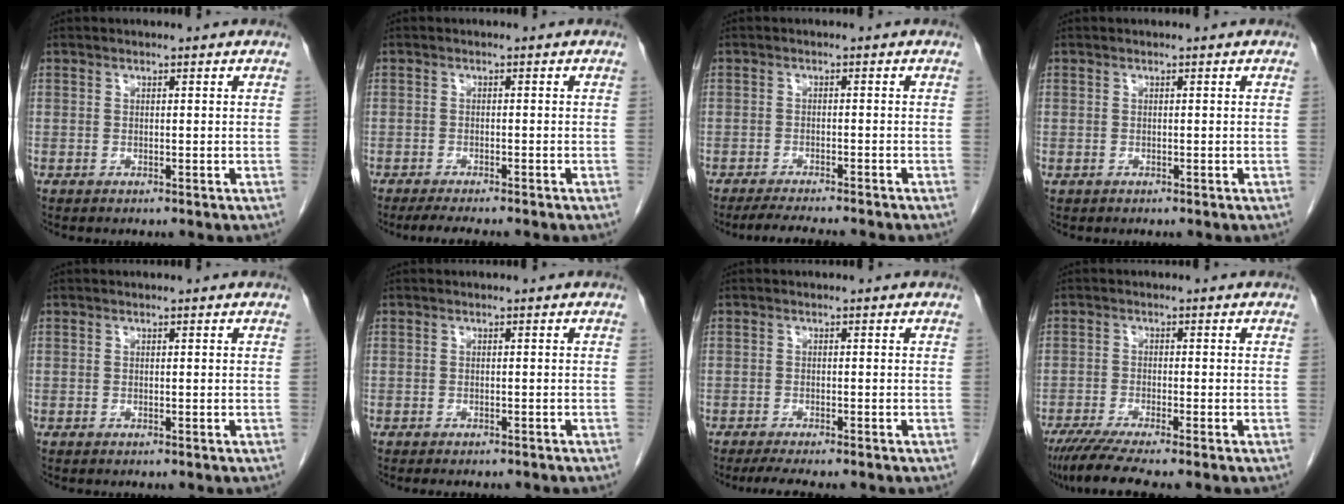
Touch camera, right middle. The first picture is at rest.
{"total": 5.4, "force": [-4.6, 0.5, 2.9], "torque": [-0.036, -0.010, -0.066]}
{"total": 7.1, "force": [-6.3, 0.3, 3.3], "torque": [-0.043, -0.014, -0.095]}
{"total": 0.0}
{"total": 0.0}
{"total": 4.4, "force": [-3.9, 1.1, 1.8], "torque": [-0.018, -0.005, -0.045]}
{"total": 5.4, "force": [-4.5, 0.6, 2.9], "torque": [-0.039, -0.012, -0.067]}
{"total": 6.7, "force": [-5.4, -0.4, 3.9], "torque": [-0.061, -0.019, -0.091]}